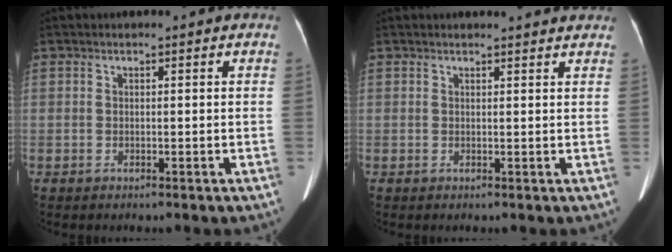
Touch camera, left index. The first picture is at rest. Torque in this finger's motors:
{"motor_torque": [-0.25, -0.25, -0.10, -0.02]}